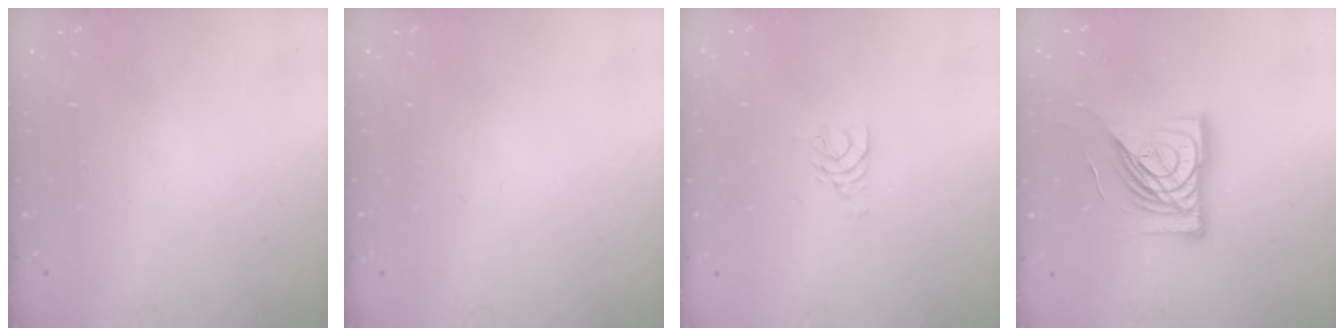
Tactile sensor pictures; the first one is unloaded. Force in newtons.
{"total": 0.0}
{"total": 4.7, "press": 4.7, "slide": 0.5}
{"total": 16.5, "press": 16.3, "slide": 2.1}